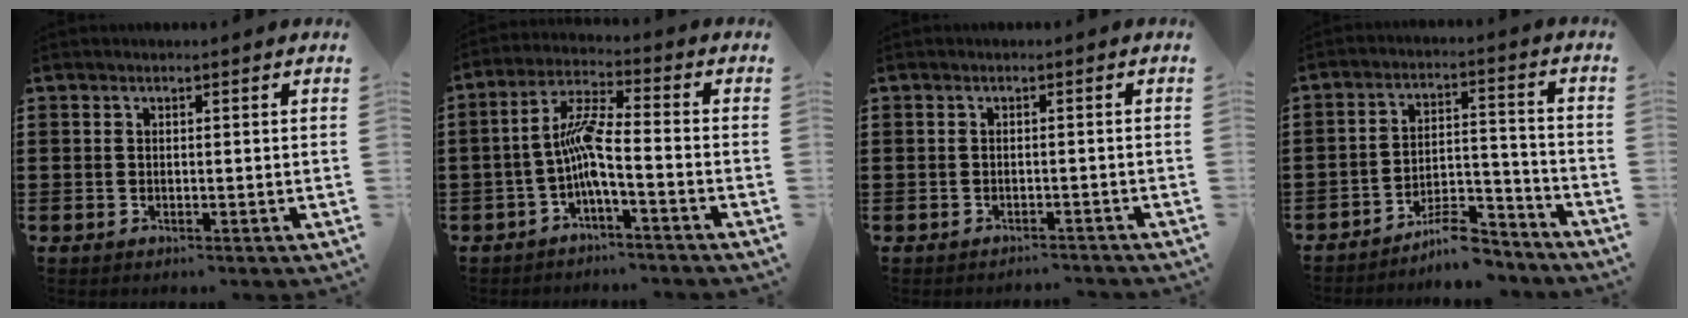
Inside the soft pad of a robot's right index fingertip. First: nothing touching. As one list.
[{"total": 6.4, "force": [-1.9, 0.7, 6.1], "torque": [-0.131, -0.003, -0.043]}, {"total": 1.1, "force": [-1.1, 0.1, 0.1], "torque": [-0.006, 0.001, -0.024]}, {"total": 8.5, "force": [-7.4, 2.2, 3.6], "torque": [-0.045, 0.033, -0.135]}]